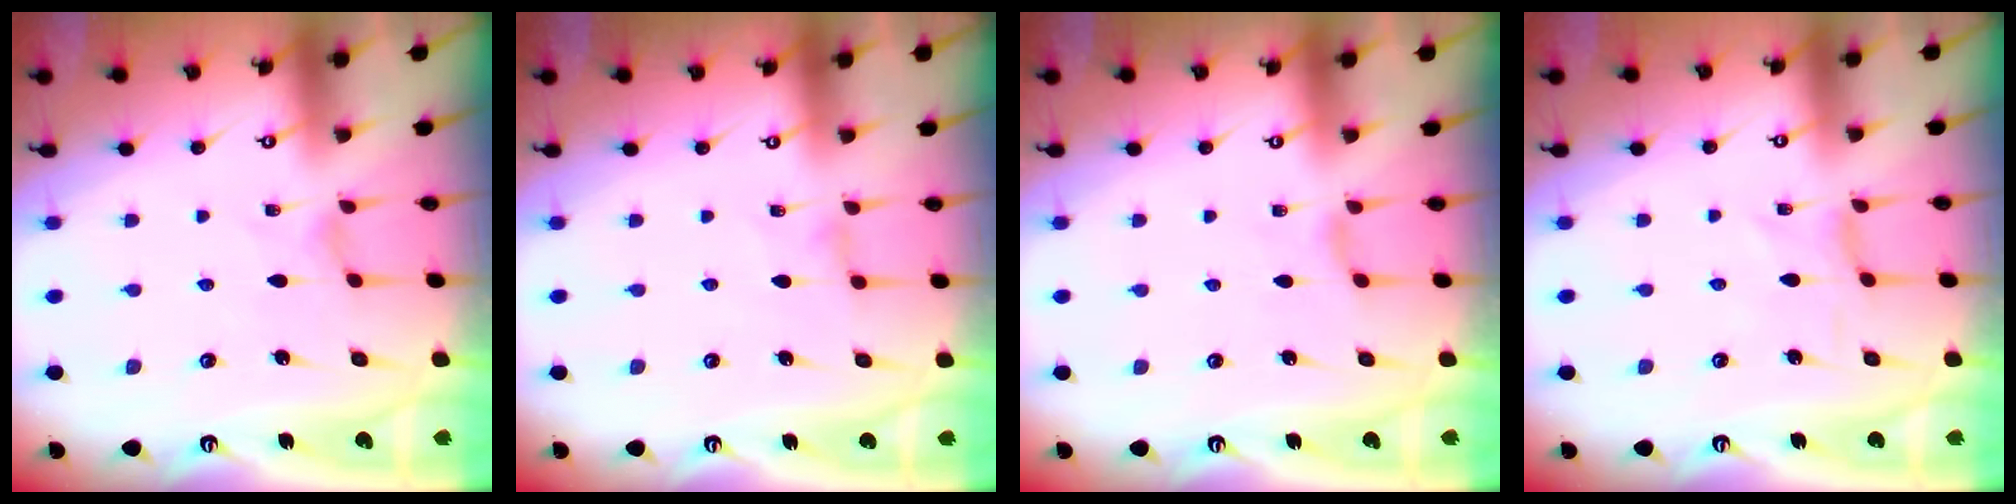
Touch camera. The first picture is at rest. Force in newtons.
{"total": 0.9, "press": 0.8, "slide": 0.3}
{"total": 2.2, "press": 2.2, "slide": 0.5}
{"total": 0.0}